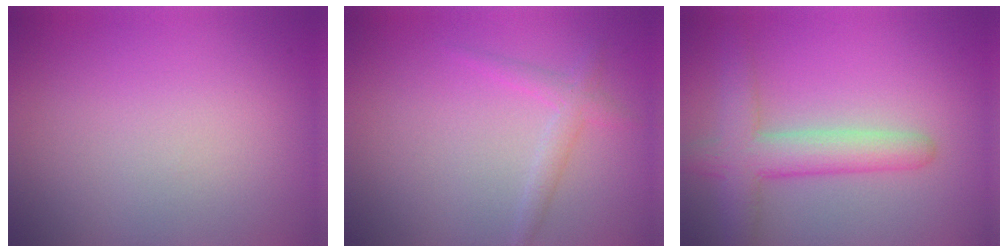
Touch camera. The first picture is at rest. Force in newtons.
{"total": 1.6, "press": 1.6, "slide": 0.1}
{"total": 4.8, "press": 4.8, "slide": 0.3}